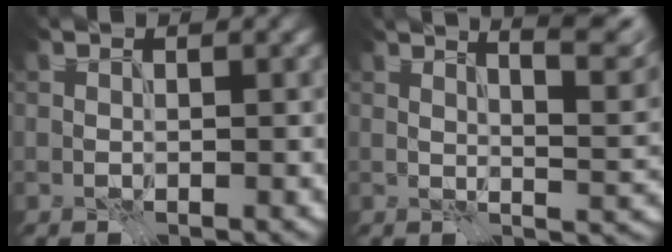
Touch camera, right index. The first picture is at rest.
{"total": 10.1, "force": [6.5, 2.5, 7.4], "torque": [-0.087, 0.023, 0.070]}